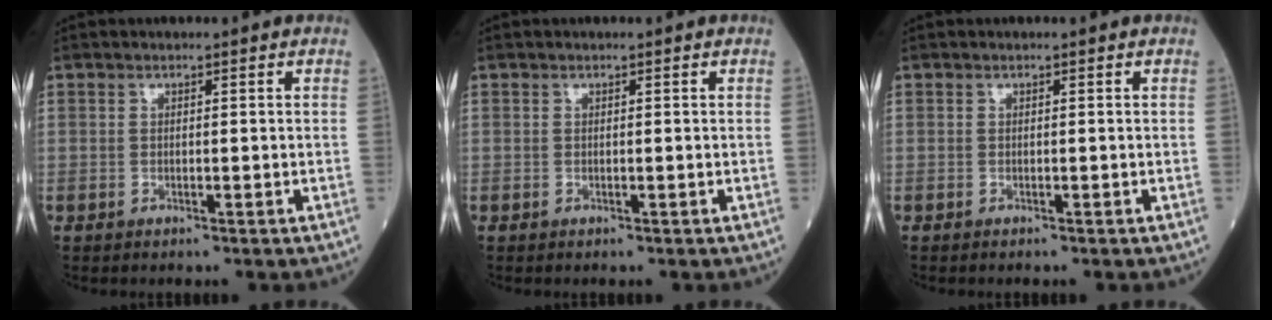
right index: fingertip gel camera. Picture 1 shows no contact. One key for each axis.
{"total": 0.0}
{"total": 0.0}